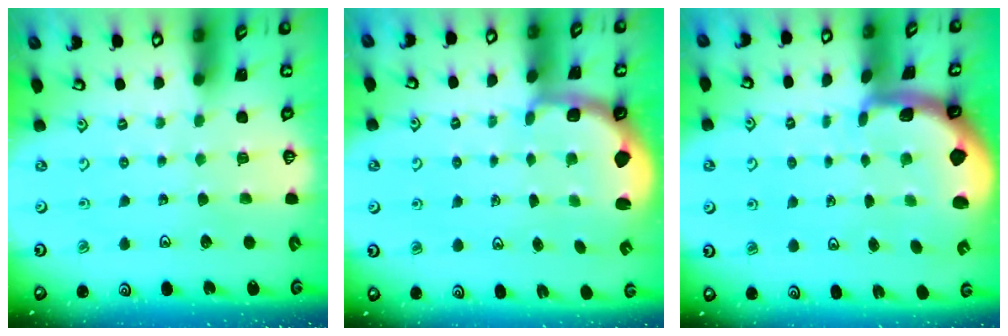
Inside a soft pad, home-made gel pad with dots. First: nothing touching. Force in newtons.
{"total": 2.5, "press": 1.2, "slide": 2.1}
{"total": 1.7, "press": 1.7, "slide": 0.4}